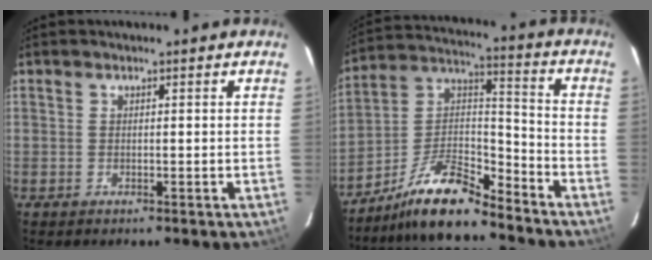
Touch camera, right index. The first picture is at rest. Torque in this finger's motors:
{"motor_torque": [0.92, -0.83, 0.12, 0.06]}